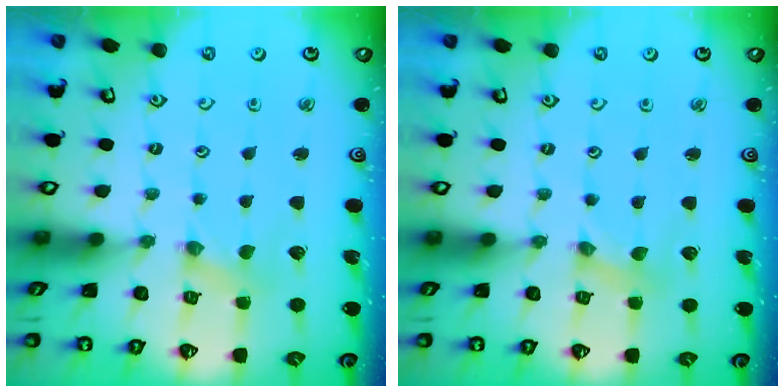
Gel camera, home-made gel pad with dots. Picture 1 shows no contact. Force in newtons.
{"total": 0.0}